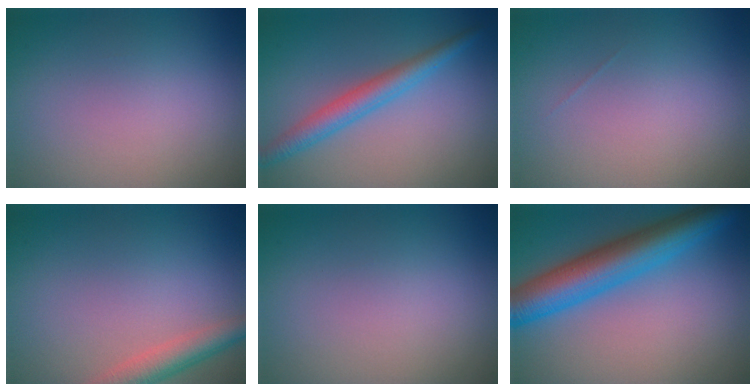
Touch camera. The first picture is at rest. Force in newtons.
{"total": 3.2, "press": 3.2, "slide": 0.2}
{"total": 0.0}
{"total": 3.5, "press": 3.5, "slide": 0.1}
{"total": 0.0}
{"total": 7.6, "press": 7.6, "slide": 0.3}